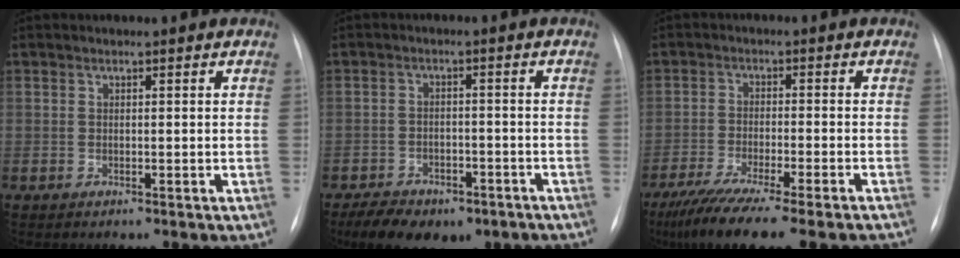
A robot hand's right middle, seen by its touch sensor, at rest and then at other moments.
{"total": 11.4, "force": [-8.1, 5.6, 5.8], "torque": [-0.097, 0.003, -0.115]}
{"total": 15.9, "force": [-12.8, 1.0, 9.4], "torque": [-0.135, -0.039, -0.198]}